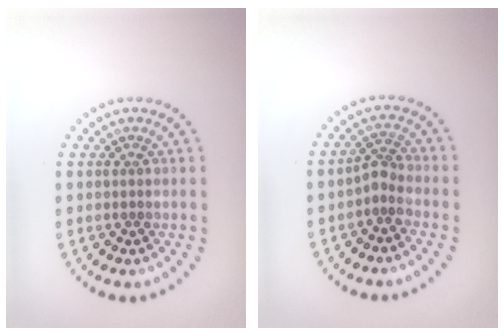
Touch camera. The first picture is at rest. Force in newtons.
{"total": 1.9, "press": 1.4, "slide": 1.2}